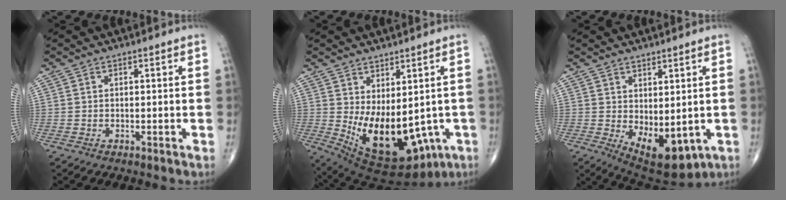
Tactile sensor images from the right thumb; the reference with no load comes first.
{"total": 17.3, "force": [-2.6, 9.5, 14.2], "torque": [-0.212, -0.017, -0.006]}
{"total": 10.1, "force": [-1.4, 4.9, 8.8], "torque": [-0.113, -0.014, 0.006]}